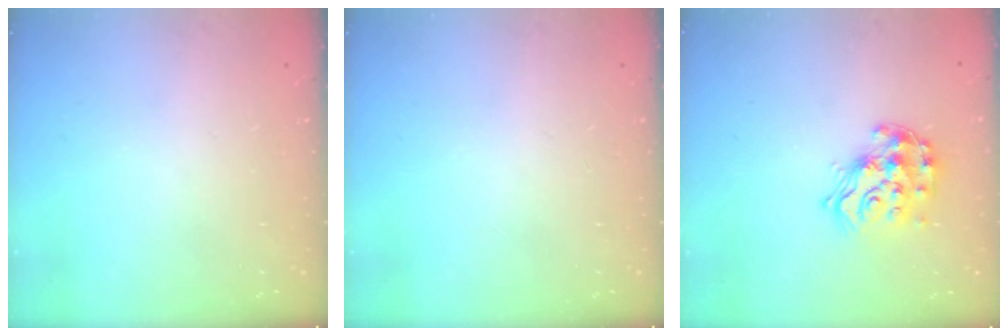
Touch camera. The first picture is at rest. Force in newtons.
{"total": 0.0}
{"total": 14.2, "press": 14.1, "slide": 1.1}